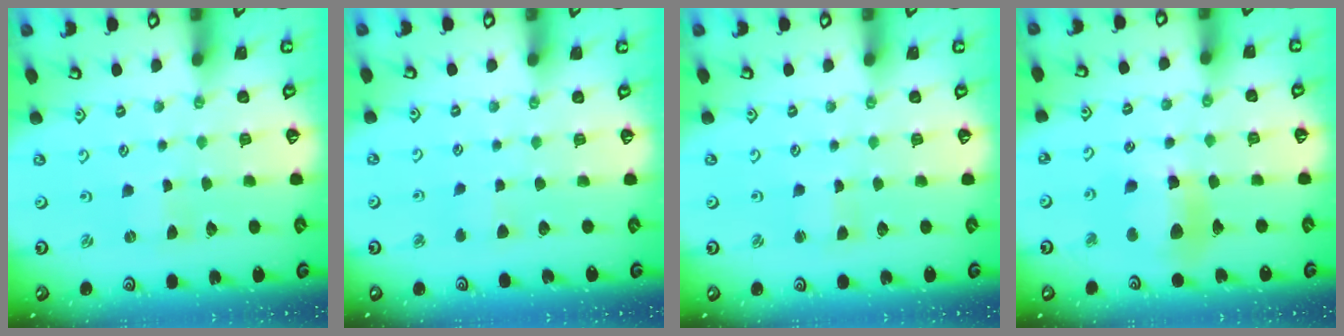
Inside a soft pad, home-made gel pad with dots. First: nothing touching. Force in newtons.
{"total": 2.8, "press": 2.7, "slide": 0.7}
{"total": 2.3, "press": 2.3, "slide": 0.5}
{"total": 12.9, "press": 12.8, "slide": 1.3}